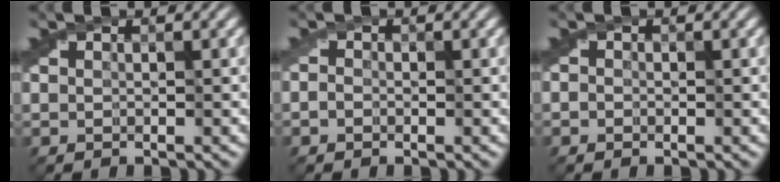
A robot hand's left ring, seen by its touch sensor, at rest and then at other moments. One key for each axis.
{"total": 0.8, "fx": -0.5, "fy": 0.7, "fz": 0.2, "tx": 0.003, "ty": -0.005, "tz": -0.017}
{"total": 0.6, "fx": -0.4, "fy": 0.5, "fz": 0.1, "tx": 0.005, "ty": -0.004, "tz": -0.013}